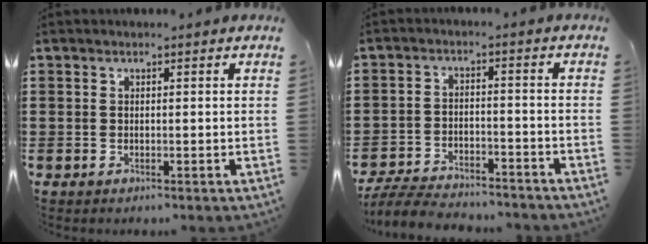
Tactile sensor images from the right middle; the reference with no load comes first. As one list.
[{"total": 6.2, "force": [-6.0, 0.9, 1.4], "torque": [-0.036, 0.007, -0.120]}]